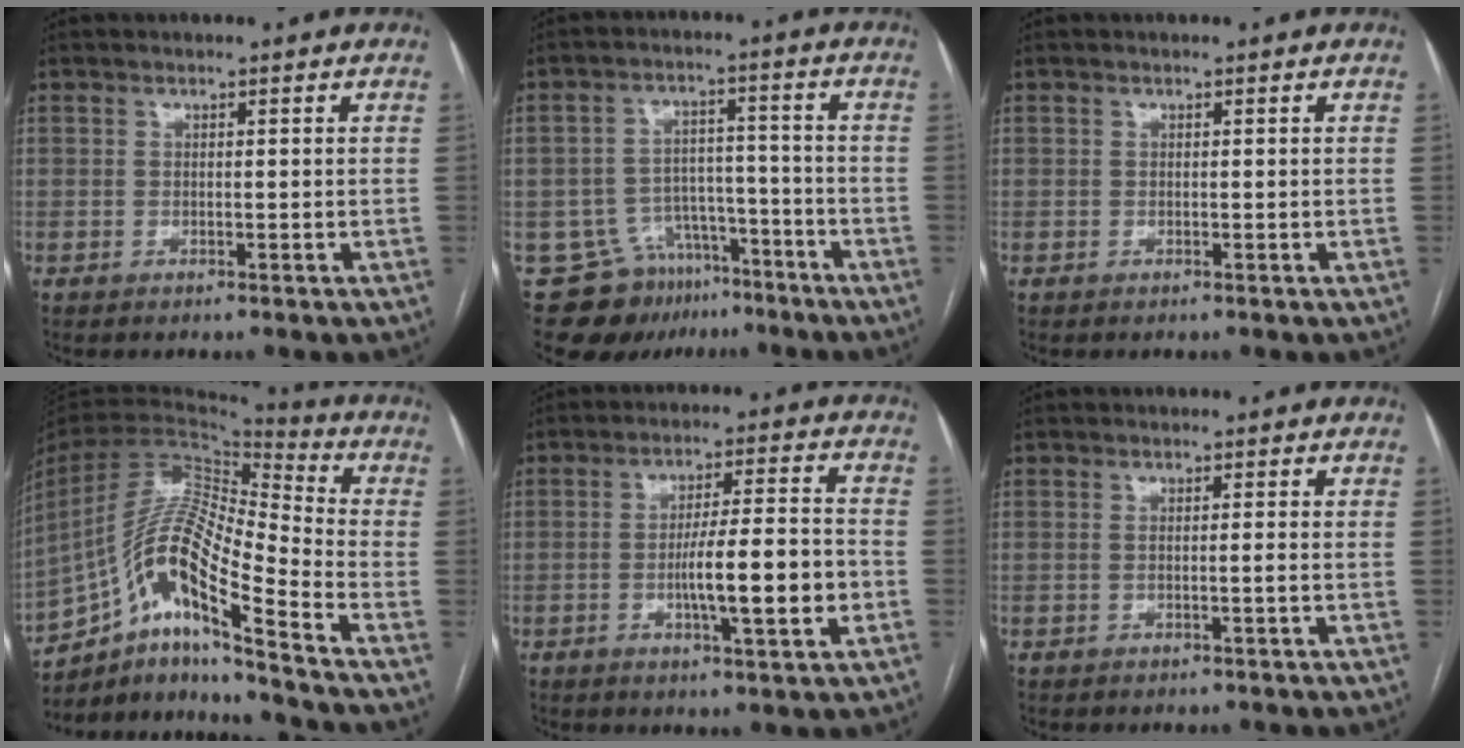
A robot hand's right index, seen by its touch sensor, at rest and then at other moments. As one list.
[{"total": 10.4, "force": [-7.2, 7.3, 1.9], "torque": [-0.026, 0.043, -0.106]}, {"total": 0.0}, {"total": 16.5, "force": [-9.6, 1.4, 13.3], "torque": [-0.260, 0.007, -0.172]}, {"total": 10.8, "force": [-2.6, 1.0, 10.4], "torque": [-0.168, 0.006, -0.041]}, {"total": 1.0, "force": [-0.3, -0.2, 0.9], "torque": [-0.016, 0.000, -0.004]}]